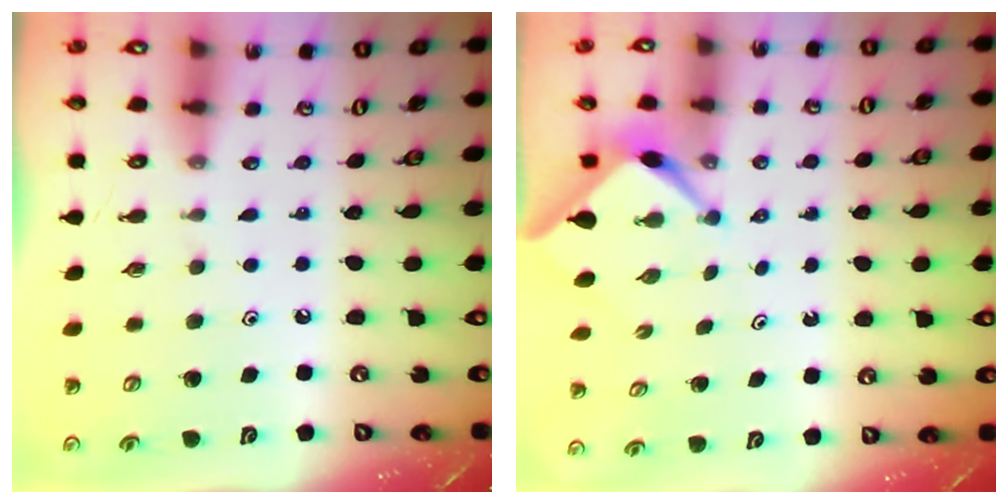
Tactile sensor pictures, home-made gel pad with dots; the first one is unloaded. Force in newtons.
{"total": 2.5, "press": 2.4, "slide": 0.4}